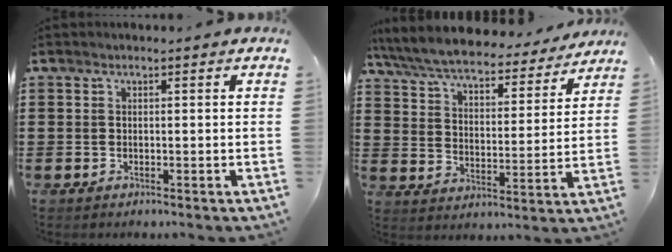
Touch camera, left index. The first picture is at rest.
{"total": 7.0, "force": [6.6, 0.7, 2.3], "torque": [-0.076, -0.039, 0.114]}